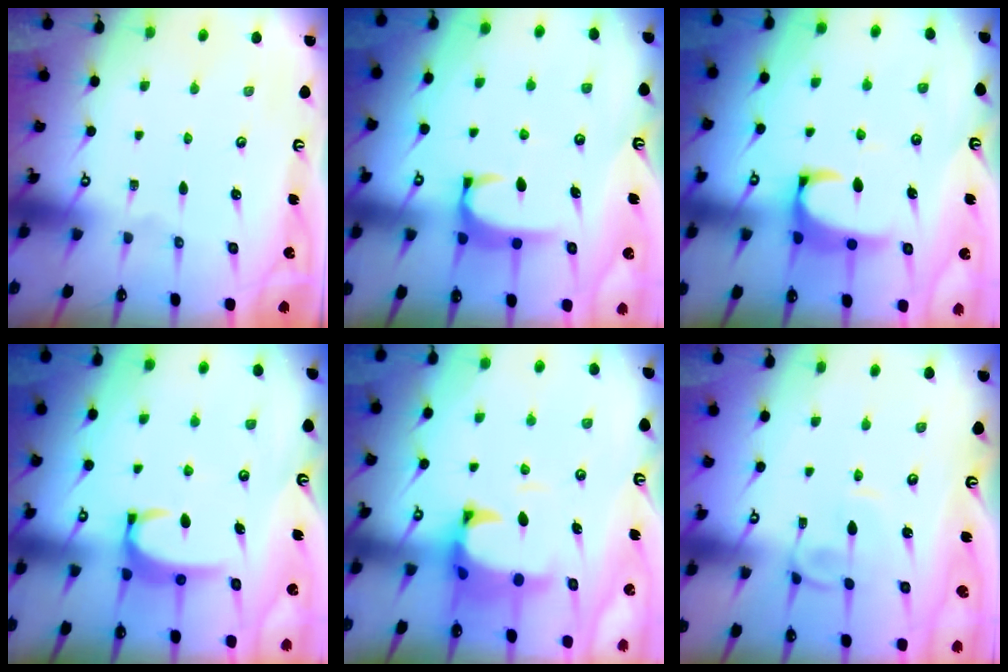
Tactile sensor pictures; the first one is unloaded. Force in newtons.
{"total": 2.0, "press": 2.0, "slide": 0.6}
{"total": 2.2, "press": 2.0, "slide": 1.0}
{"total": 3.3, "press": 3.3, "slide": 0.5}
{"total": 2.6, "press": 2.4, "slide": 1.1}
{"total": 2.9, "press": 2.9, "slide": 0.2}